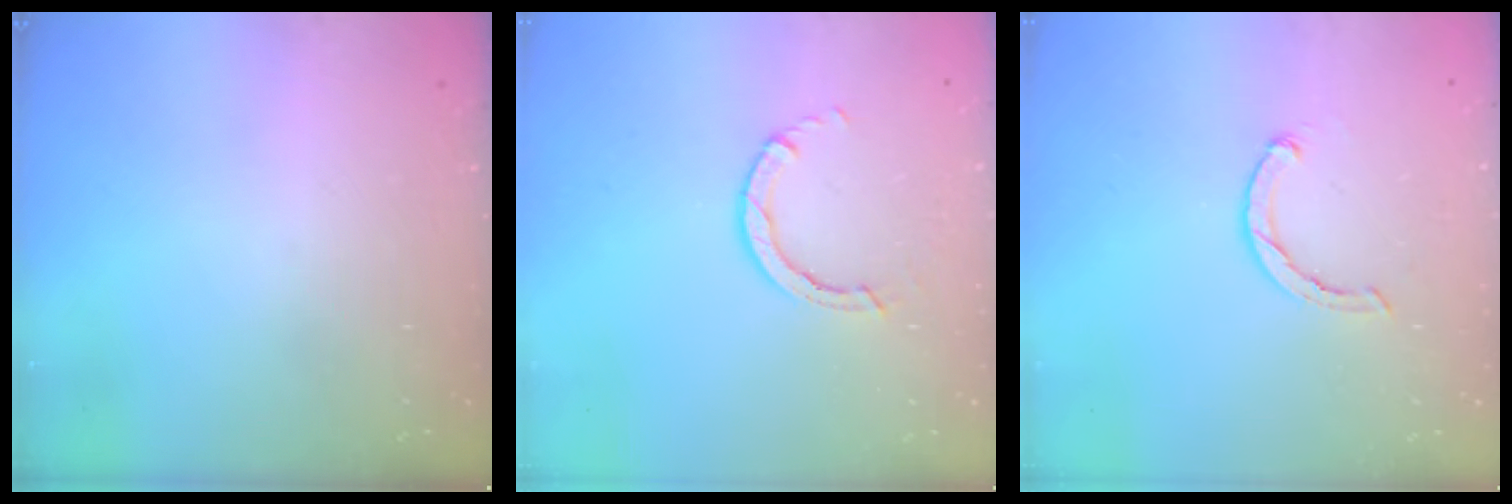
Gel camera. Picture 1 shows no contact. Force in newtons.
{"total": 2.8, "press": 2.8, "slide": 0.2}
{"total": 1.8, "press": 1.8, "slide": 0.4}